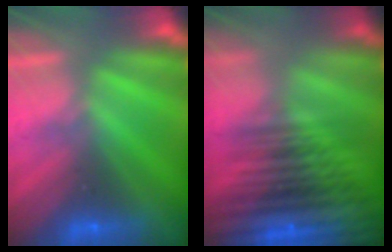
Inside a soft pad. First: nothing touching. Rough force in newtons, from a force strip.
{"total": 8.4}